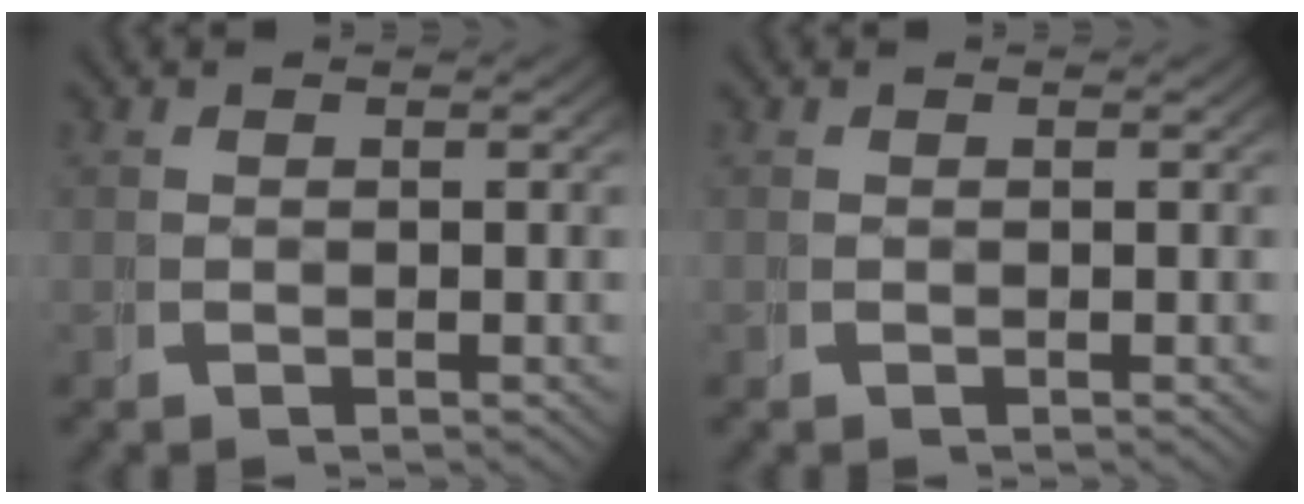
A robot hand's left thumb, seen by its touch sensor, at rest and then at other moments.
{"total": 0.0}